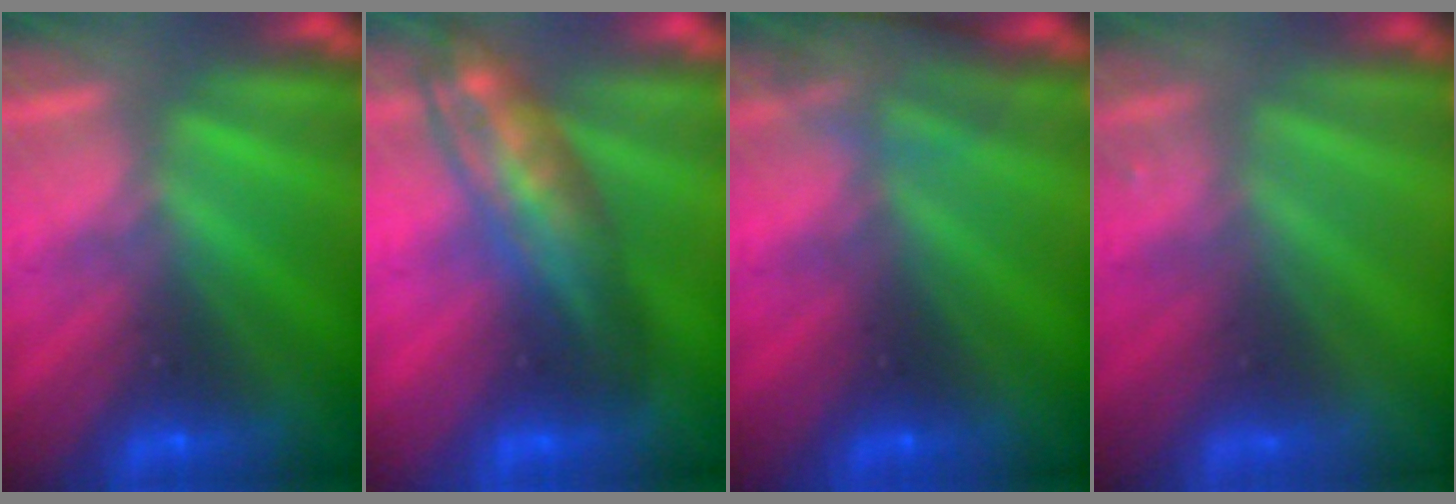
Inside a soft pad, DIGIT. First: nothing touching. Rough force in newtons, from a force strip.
{"total": 2.8}
{"total": 2.7}
{"total": 9.6}